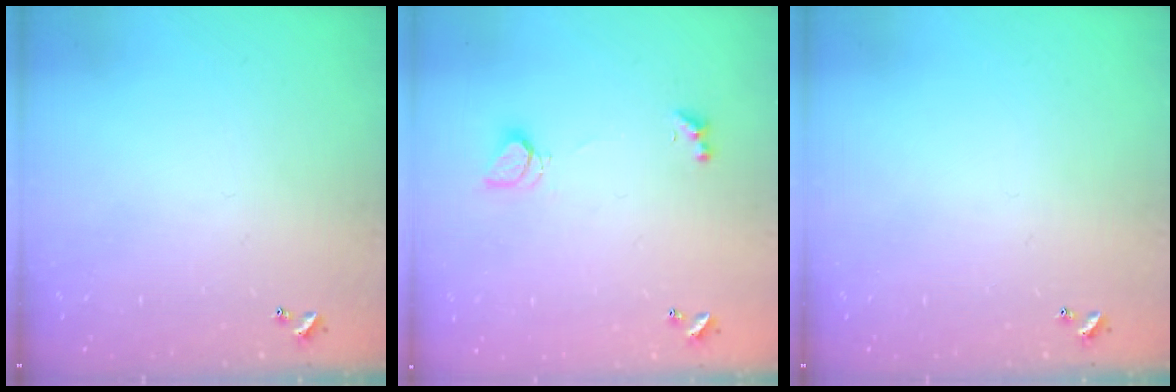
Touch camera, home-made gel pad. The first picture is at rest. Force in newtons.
{"total": 2.5, "press": 2.5, "slide": 0.6}
{"total": 0.0}